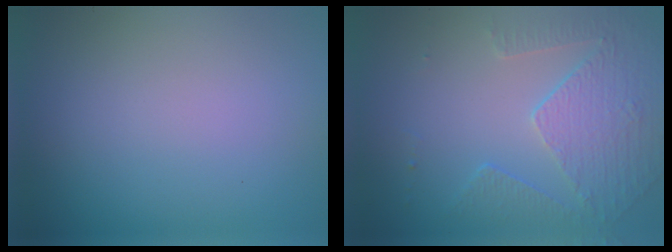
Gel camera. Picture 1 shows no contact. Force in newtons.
{"total": 4.1, "press": 3.4, "slide": 2.2}